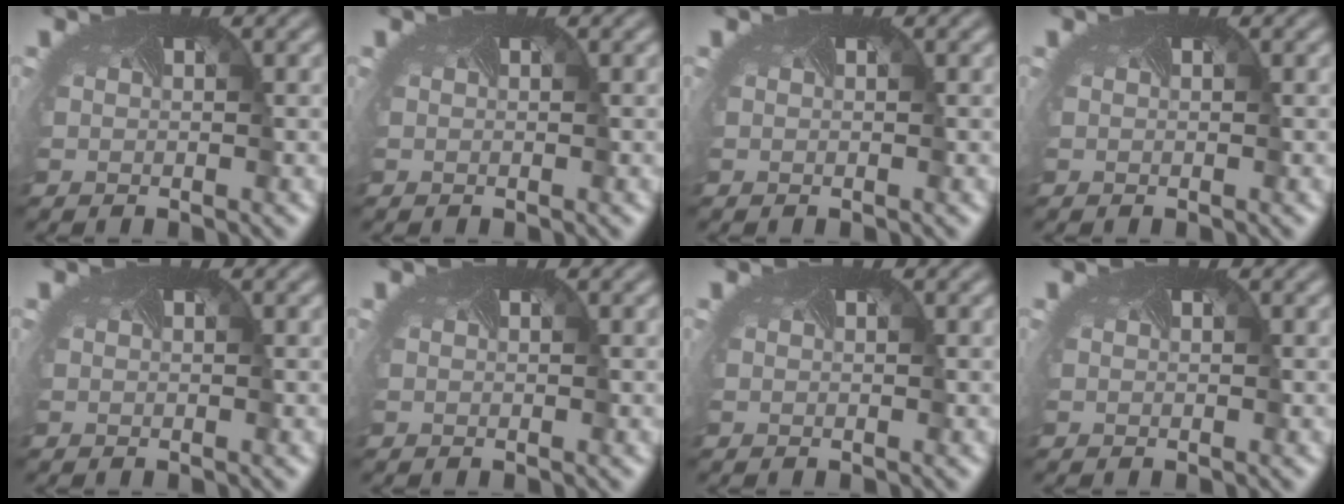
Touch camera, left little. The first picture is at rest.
{"total": 0.0}
{"total": 0.0}
{"total": 0.0}
{"total": 0.0}
{"total": 0.0}
{"total": 0.0}
{"total": 0.0}